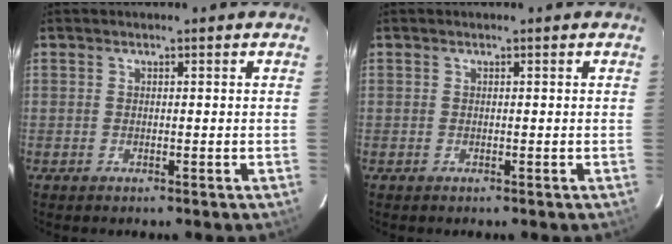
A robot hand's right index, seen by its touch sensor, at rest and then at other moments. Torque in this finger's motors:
{"motor_torque": [-0.01, -0.01, 0.02, 0.00]}